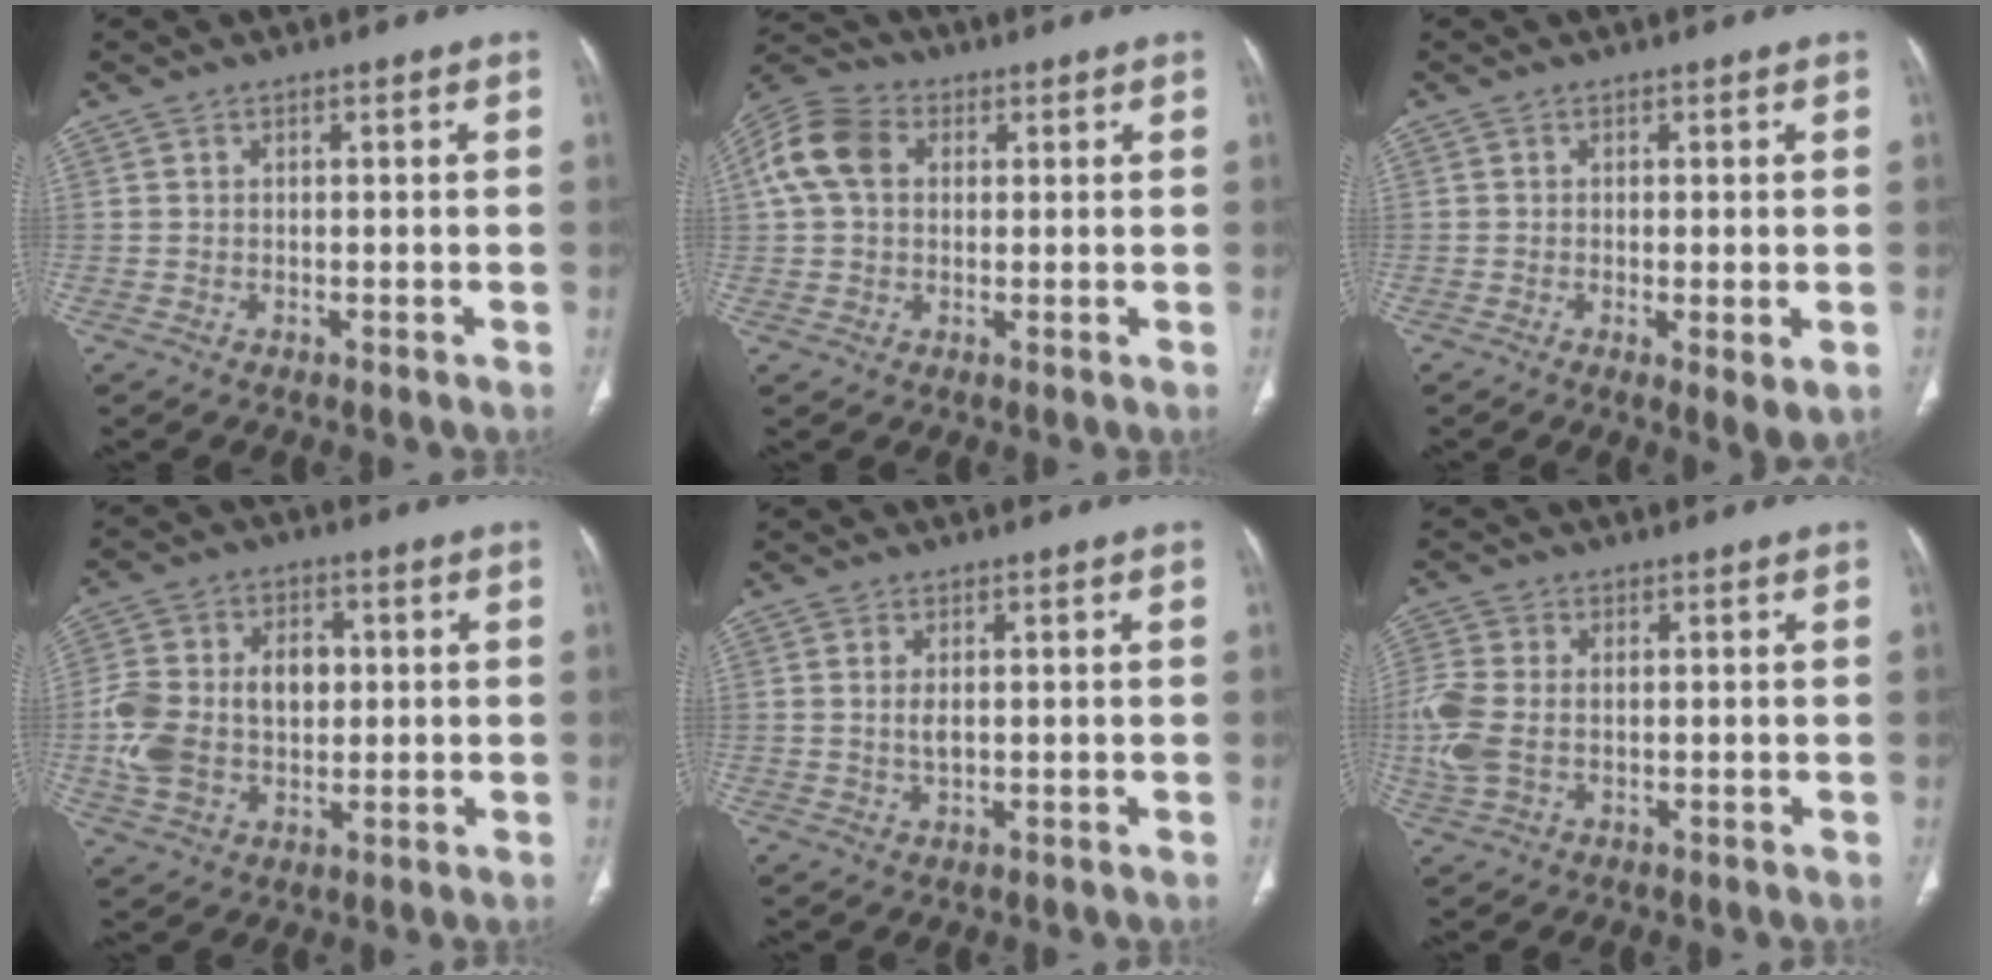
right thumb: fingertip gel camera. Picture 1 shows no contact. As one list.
[{"total": 10.4, "force": [2.3, 7.6, 6.6], "torque": [-0.134, 0.024, 0.037]}, {"total": 3.9, "force": [-0.8, 0.9, 3.7], "torque": [-0.066, -0.015, -0.014]}, {"total": 14.4, "force": [0.2, 10.1, 10.3], "torque": [-0.190, 0.019, 0.010]}, {"total": 2.3, "force": [0.3, 1.2, 2.0], "torque": [-0.045, -0.002, 0.007]}, {"total": 8.3, "force": [-0.4, 5.4, 6.3], "torque": [-0.178, 0.010, -0.007]}]